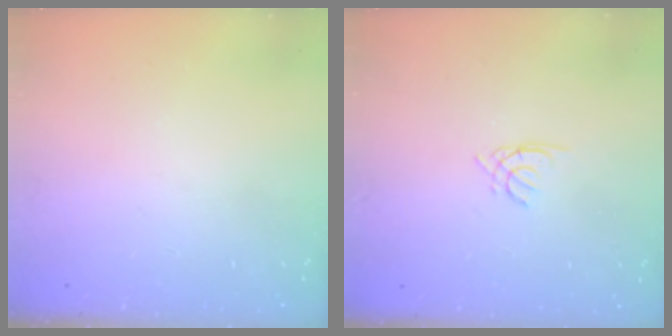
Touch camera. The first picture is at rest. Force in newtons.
{"total": 0.5, "press": 0.4, "slide": 0.3}